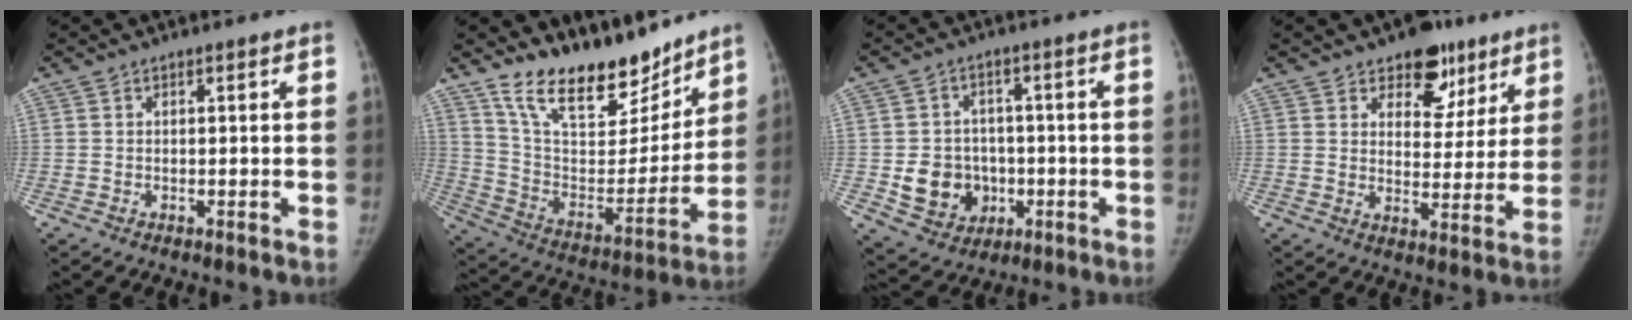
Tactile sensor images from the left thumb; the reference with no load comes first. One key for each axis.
{"total": 21.2, "fx": 16.9, "fy": 8.4, "fz": 9.7, "tx": -0.108, "ty": -0.101, "tz": 0.288}
{"total": 9.9, "fx": -1.8, "fy": 8.8, "fz": 4.3, "tx": -0.031, "ty": 0.007, "tz": -0.016}
{"total": 10.9, "fx": 6.9, "fy": 6.8, "fz": 5.1, "tx": -0.015, "ty": -0.032, "tz": 0.098}